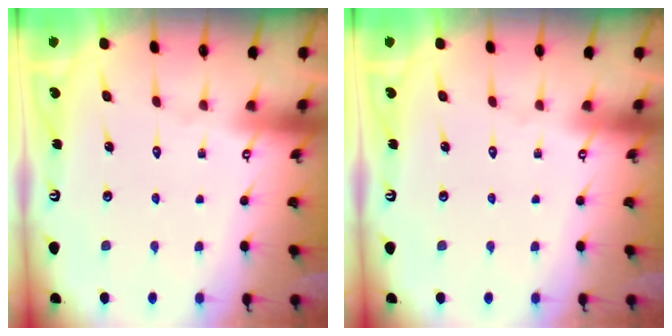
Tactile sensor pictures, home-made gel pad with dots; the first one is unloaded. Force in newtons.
{"total": 0.0}